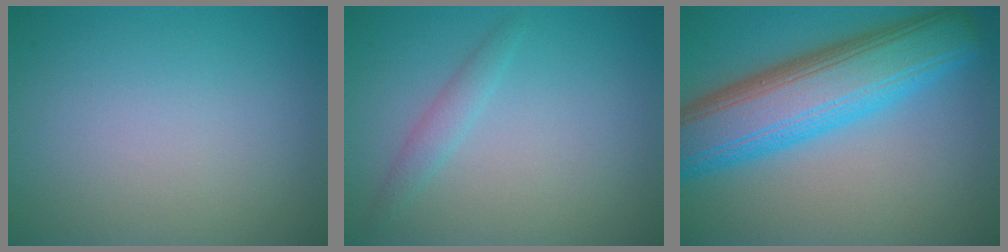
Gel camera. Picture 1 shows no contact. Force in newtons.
{"total": 1.4, "press": 1.4, "slide": 0.0}
{"total": 10.6, "press": 10.6, "slide": 0.2}